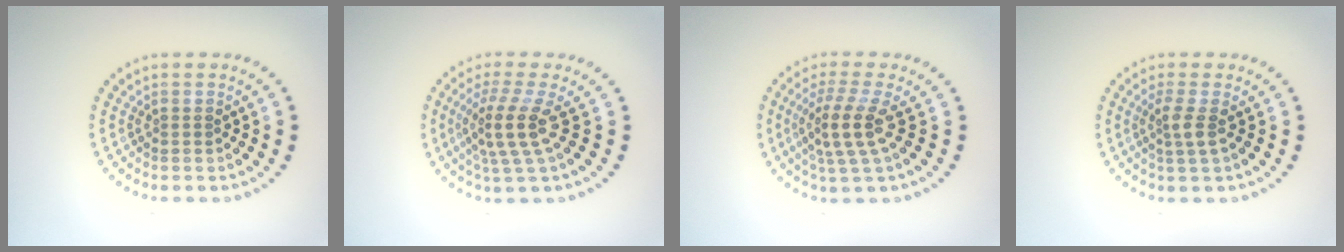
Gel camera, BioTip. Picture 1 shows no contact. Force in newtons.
{"total": 3.8, "press": 2.6, "slide": 2.8}
{"total": 3.6, "press": 2.9, "slide": 2.1}
{"total": 1.8, "press": 1.3, "slide": 1.2}